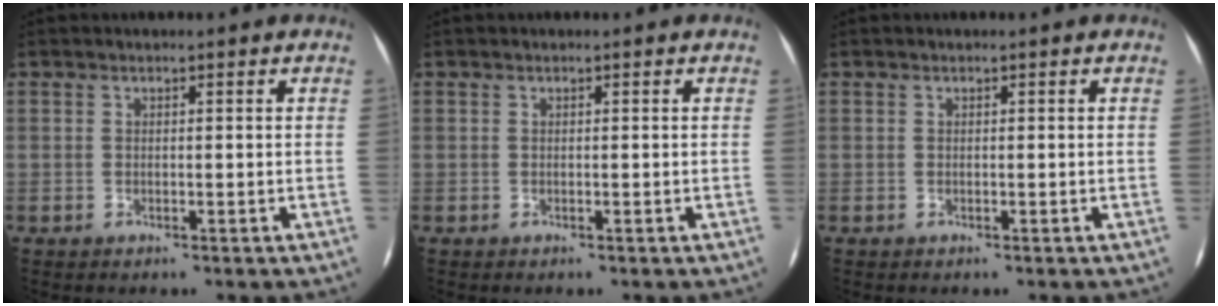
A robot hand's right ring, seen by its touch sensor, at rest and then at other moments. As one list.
[{"total": 0.0}, {"total": 0.0}]